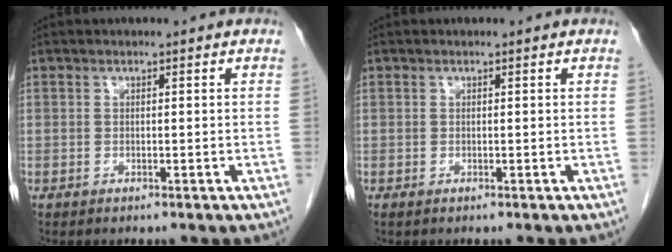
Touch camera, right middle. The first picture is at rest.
{"total": 0.0}